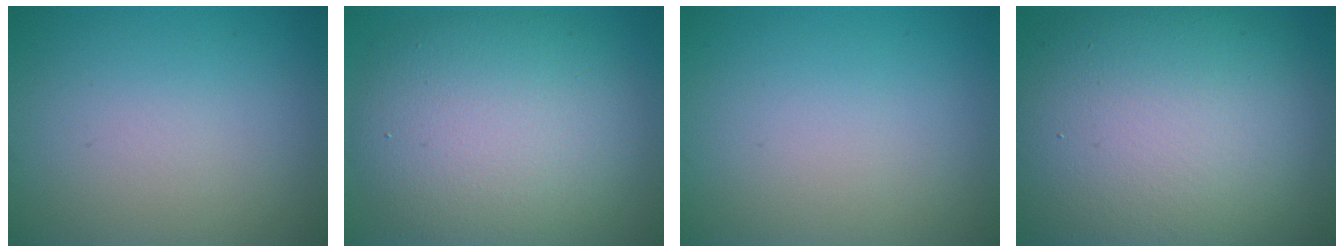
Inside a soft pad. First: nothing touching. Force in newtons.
{"total": 10.2, "press": 10.1, "slide": 0.8}
{"total": 0.0}
{"total": 16.2, "press": 16.2, "slide": 1.0}